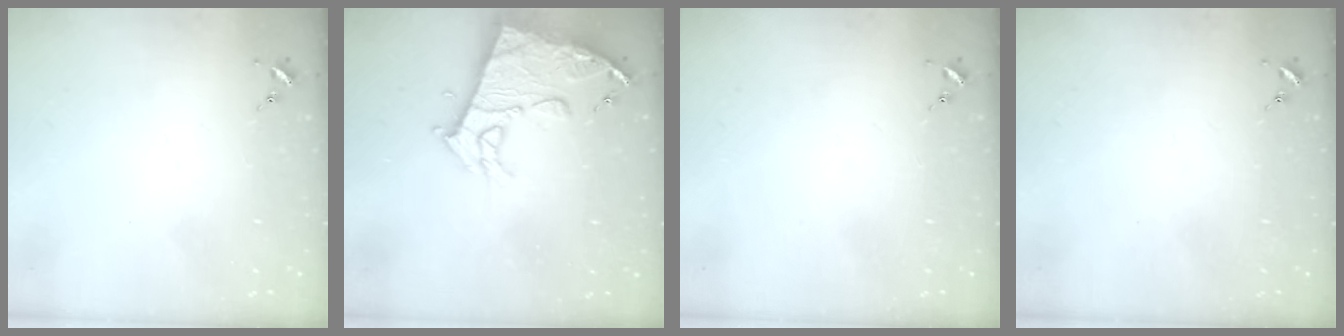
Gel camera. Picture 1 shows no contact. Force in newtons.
{"total": 14.1, "press": 14.0, "slide": 1.5}
{"total": 0.0}
{"total": 0.0}